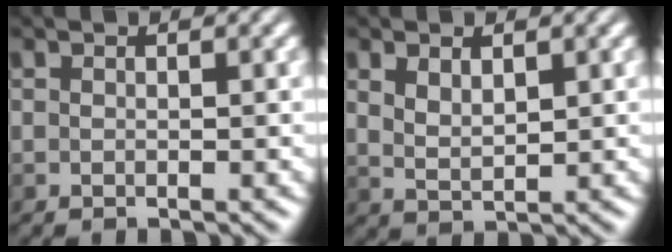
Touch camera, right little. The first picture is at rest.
{"total": 2.2, "force": [1.1, 1.1, 1.6], "torque": [-0.035, -0.004, 0.026]}